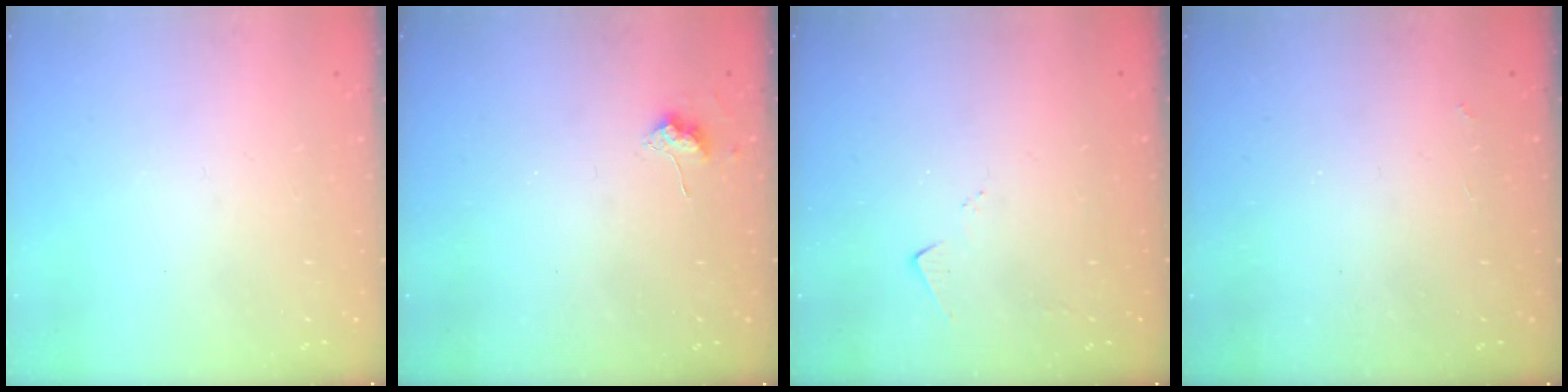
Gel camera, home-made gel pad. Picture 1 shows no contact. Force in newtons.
{"total": 7.3, "press": 7.2, "slide": 0.7}
{"total": 3.3, "press": 3.2, "slide": 0.4}
{"total": 2.5, "press": 2.4, "slide": 0.4}